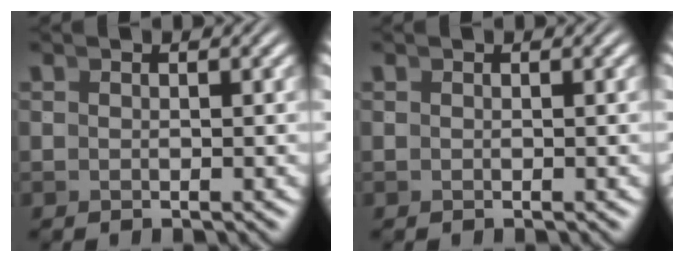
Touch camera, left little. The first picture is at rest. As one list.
[{"total": 0.0}]